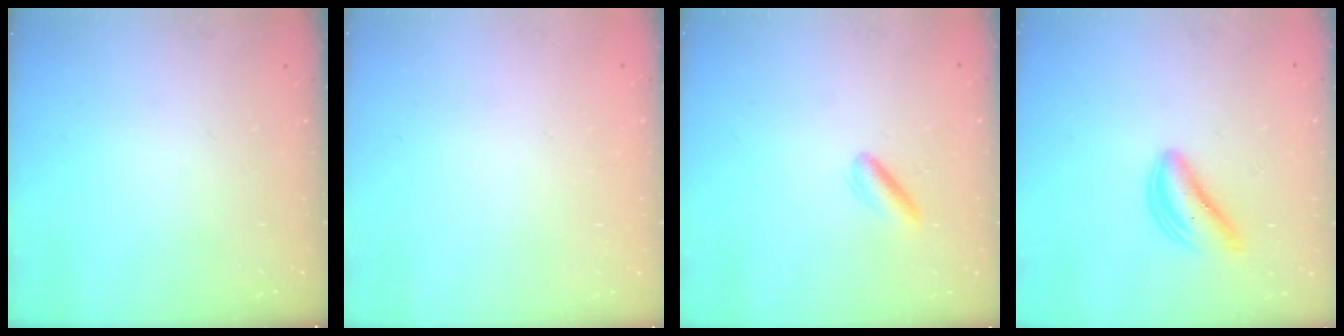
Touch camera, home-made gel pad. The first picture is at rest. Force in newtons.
{"total": 2.2, "press": 2.2, "slide": 0.1}
{"total": 2.7, "press": 2.6, "slide": 0.8}
{"total": 4.7, "press": 4.7, "slide": 0.4}